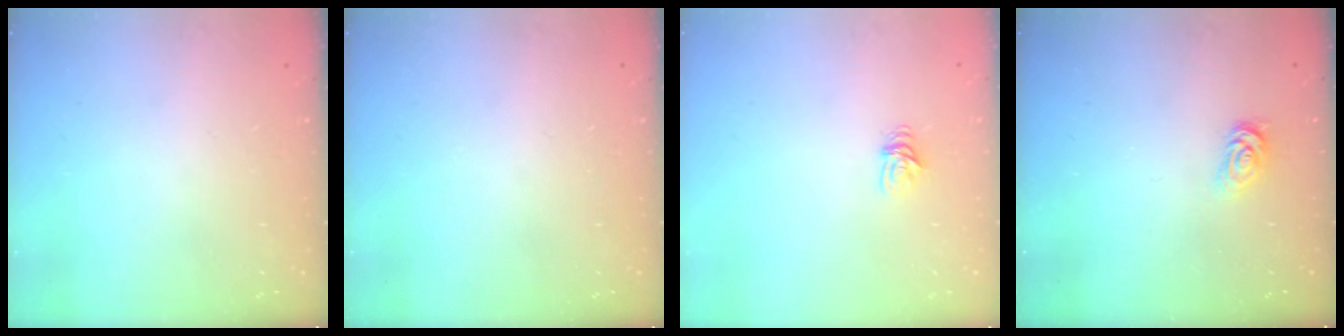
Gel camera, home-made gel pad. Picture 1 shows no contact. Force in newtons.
{"total": 0.0}
{"total": 4.2, "press": 4.2, "slide": 0.5}
{"total": 2.5, "press": 2.5, "slide": 0.4}